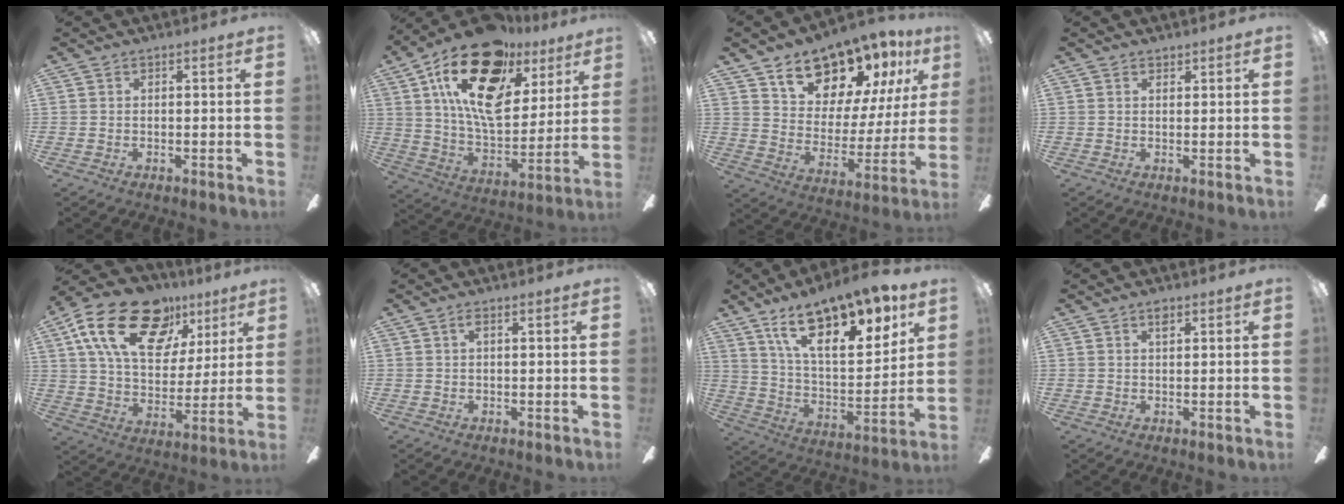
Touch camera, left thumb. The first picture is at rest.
{"total": 23.8, "force": [12.4, 12.2, 16.2], "torque": [-0.286, -0.059, 0.213]}
{"total": 15.5, "force": [13.2, 7.2, 3.7], "torque": [-0.076, -0.106, 0.242]}
{"total": 1.1, "force": [1.0, 0.5, 0.1], "torque": [-0.003, 0.000, 0.019]}
{"total": 24.1, "force": [13.0, 13.6, 15.1], "torque": [-0.254, -0.052, 0.231]}
{"total": 1.6, "force": [0.6, 0.3, 1.5], "torque": [-0.031, 0.005, 0.009]}
{"total": 21.0, "force": [14.5, 8.3, 12.7], "torque": [-0.210, -0.086, 0.251]}
{"total": 1.8, "force": [1.1, 0.8, 1.1], "torque": [-0.018, -0.002, 0.018]}